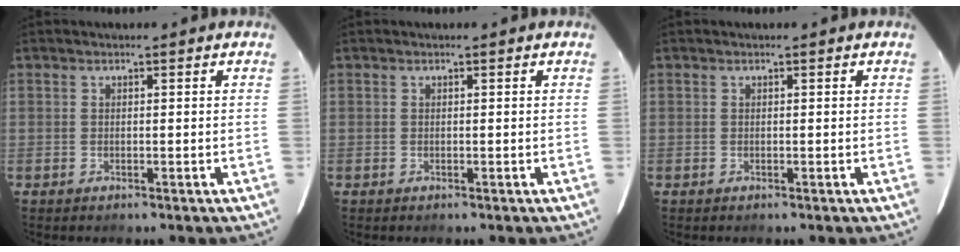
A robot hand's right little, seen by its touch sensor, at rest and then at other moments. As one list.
[{"total": 0.0}, {"total": 0.0}]